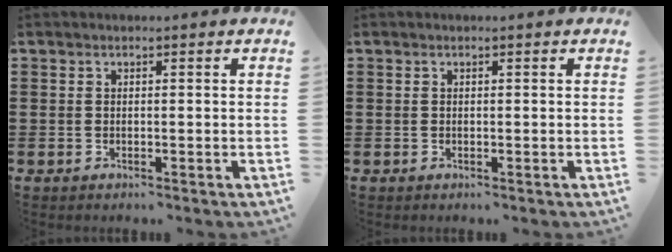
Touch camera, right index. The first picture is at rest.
{"total": 0.0}